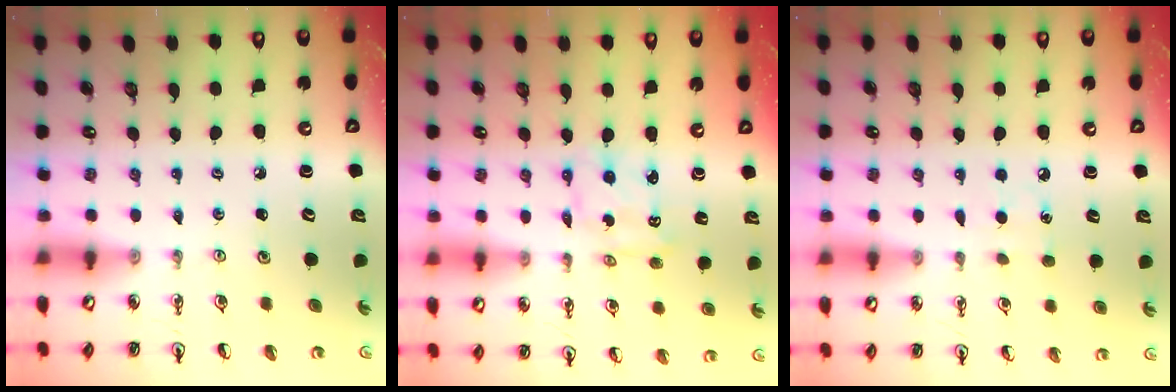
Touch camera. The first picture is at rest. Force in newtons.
{"total": 1.7, "press": 1.7, "slide": 0.0}
{"total": 5.1, "press": 5.1, "slide": 0.5}